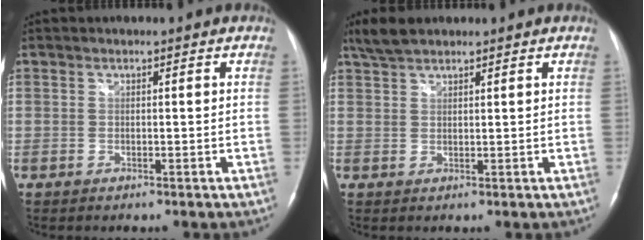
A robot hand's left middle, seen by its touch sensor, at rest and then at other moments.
{"total": 3.7, "force": [3.1, 1.1, 1.6], "torque": [-0.043, 0.015, 0.064]}